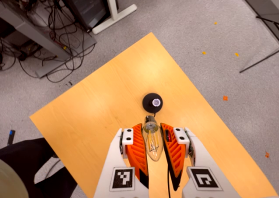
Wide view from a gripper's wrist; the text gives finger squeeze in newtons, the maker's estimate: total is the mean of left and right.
{"total": 20.2, "left": 22.1, "right": 18.4}